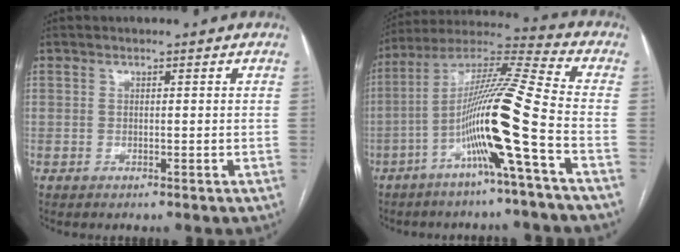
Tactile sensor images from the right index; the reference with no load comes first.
{"total": 15.3, "force": [-5.2, -1.8, 14.3], "torque": [-0.267, 0.003, -0.105]}